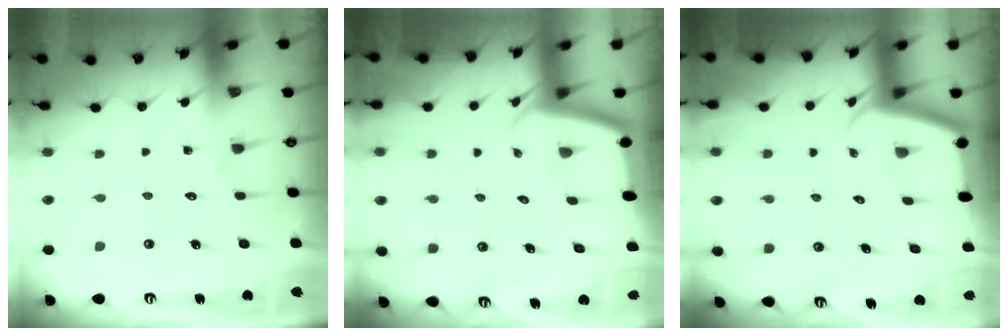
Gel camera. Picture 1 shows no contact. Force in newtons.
{"total": 1.9, "press": 1.9, "slide": 0.0}
{"total": 2.3, "press": 2.3, "slide": 0.4}